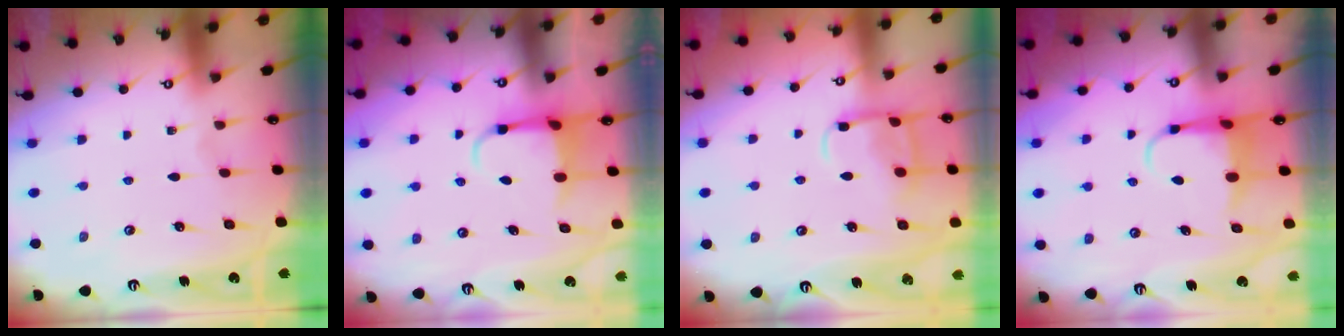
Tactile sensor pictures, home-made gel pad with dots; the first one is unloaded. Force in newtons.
{"total": 4.4, "press": 4.3, "slide": 0.9}
{"total": 11.0, "press": 10.9, "slide": 1.2}
{"total": 5.1, "press": 5.0, "slide": 0.9}